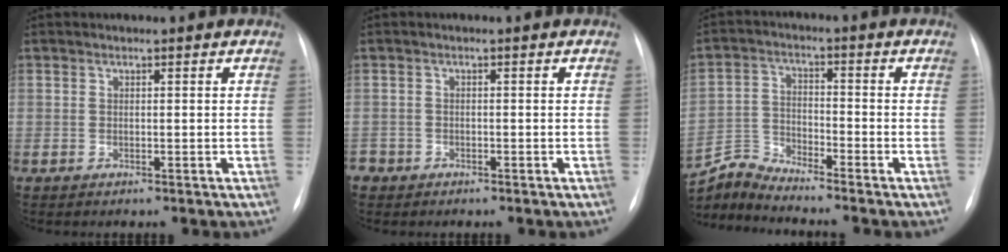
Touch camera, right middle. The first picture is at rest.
{"total": 2.0, "force": [-1.4, 1.5, 0.1], "torque": [-0.009, 0.002, -0.028]}
{"total": 6.4, "force": [-6.3, -1.3, -0.4], "torque": [-0.014, -0.004, -0.123]}